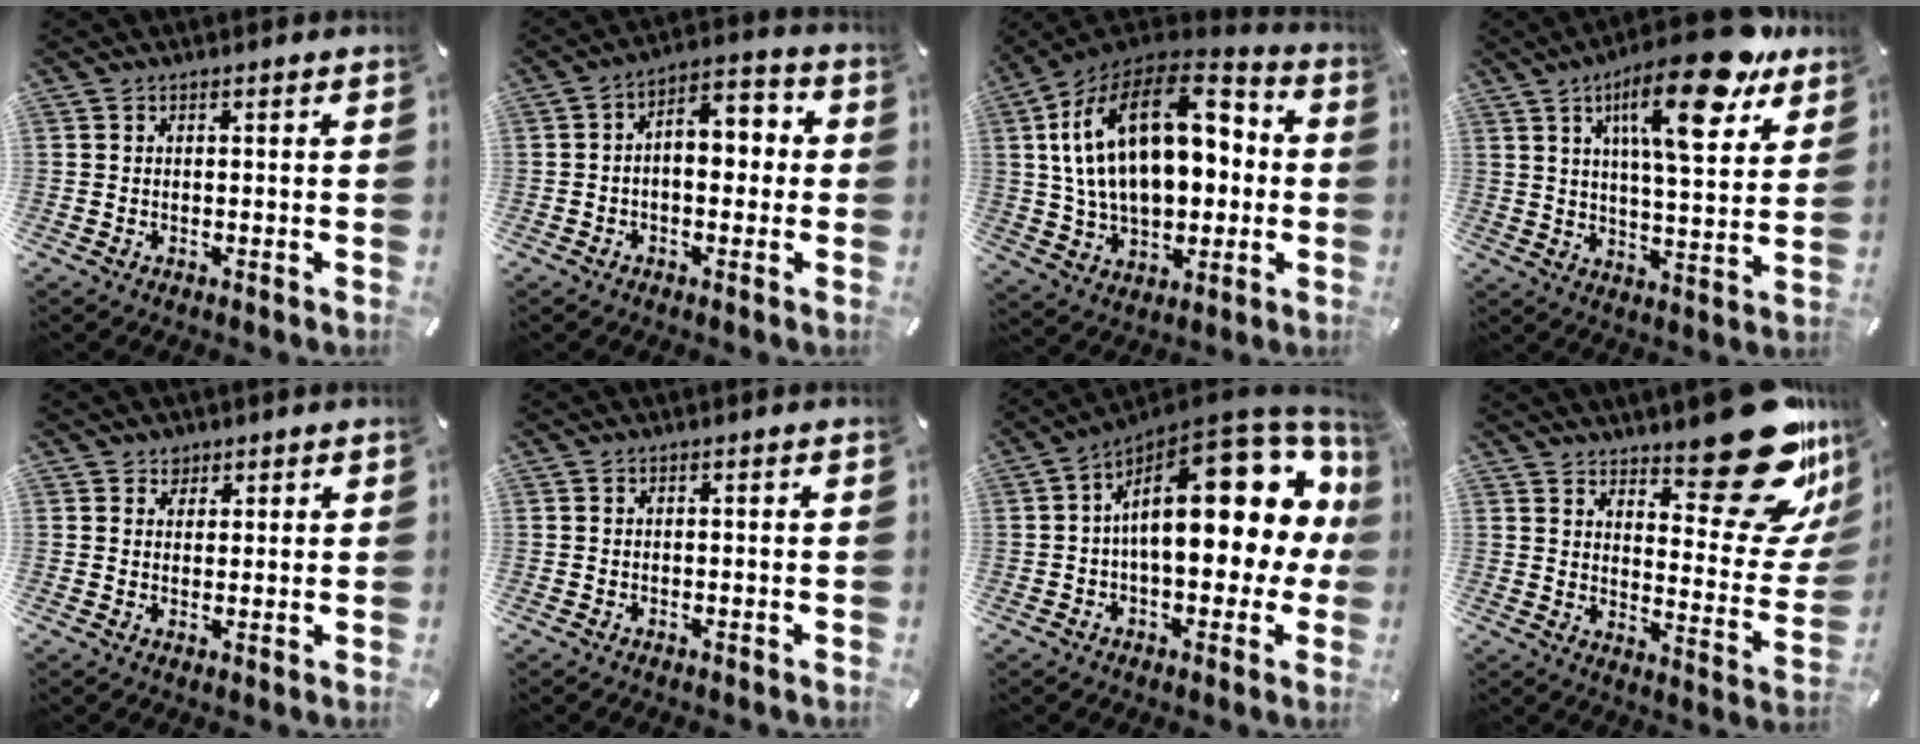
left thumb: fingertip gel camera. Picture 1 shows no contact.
{"total": 6.5, "force": [-0.6, 4.0, 5.1], "torque": [-0.071, 0.000, -0.018]}
{"total": 25.4, "force": [5.0, 16.3, 18.8], "torque": [-0.352, -0.004, 0.087]}
{"total": 18.9, "force": [10.8, 5.6, 14.5], "torque": [-0.226, -0.047, 0.166]}
{"total": 2.6, "force": [1.5, 2.1, 0.0], "torque": [0.010, -0.002, 0.025]}
{"total": 0.0}
{"total": 24.2, "force": [5.8, 11.8, 20.3], "torque": [-0.282, -0.043, 0.107]}
{"total": 23.5, "force": [16.4, 8.8, 14.5], "torque": [-0.160, -0.128, 0.271]}